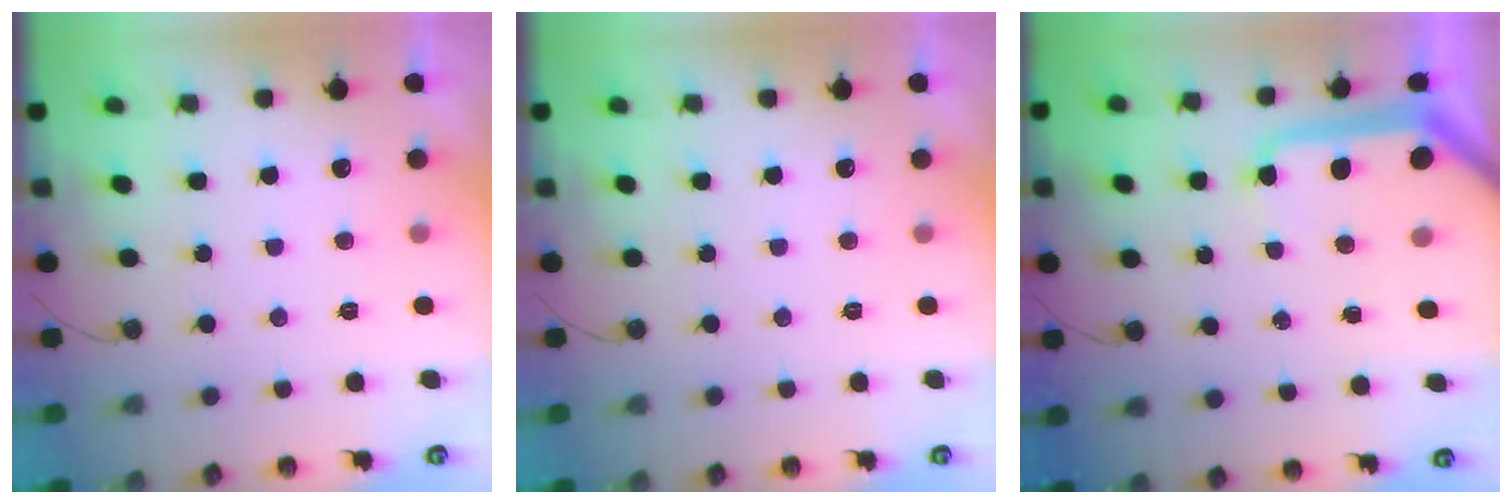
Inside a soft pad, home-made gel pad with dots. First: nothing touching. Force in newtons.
{"total": 0.0}
{"total": 12.6, "press": 12.5, "slide": 1.6}